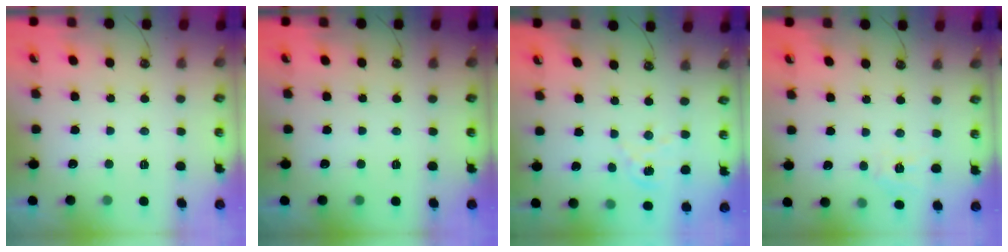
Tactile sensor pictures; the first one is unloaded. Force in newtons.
{"total": 0.0}
{"total": 2.8, "press": 2.7, "slide": 0.3}
{"total": 5.6, "press": 5.6, "slide": 0.6}